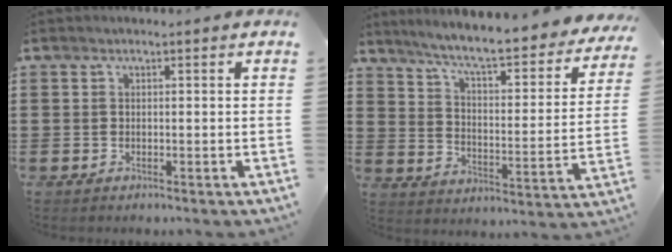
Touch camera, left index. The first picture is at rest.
{"total": 6.7, "force": [5.8, -0.1, 3.3], "torque": [-0.087, -0.045, 0.092]}